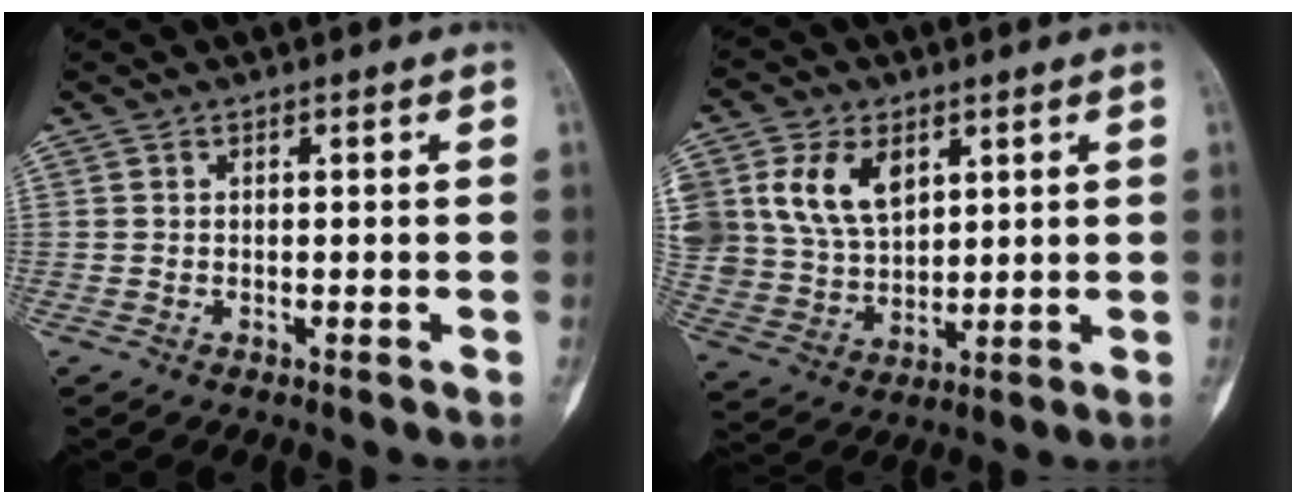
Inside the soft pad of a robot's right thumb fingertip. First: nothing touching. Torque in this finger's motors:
{"motor_torque": [-0.82, 1.41, 1.33, 0.50, 0.14]}